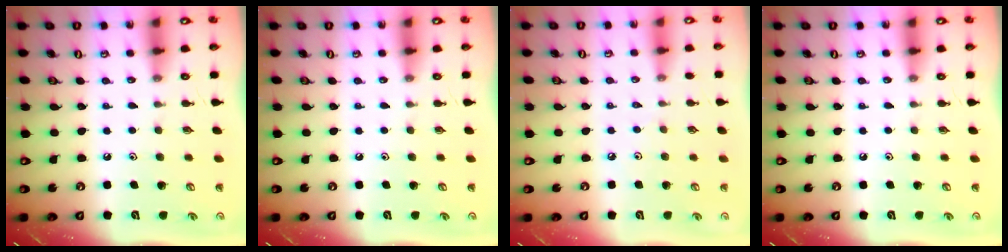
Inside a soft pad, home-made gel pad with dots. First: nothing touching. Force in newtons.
{"total": 0.0}
{"total": 2.1, "press": 2.0, "slide": 0.4}
{"total": 0.0}